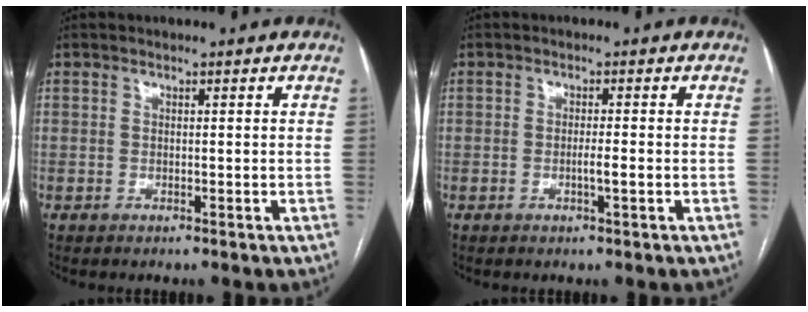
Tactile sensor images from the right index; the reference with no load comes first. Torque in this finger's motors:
{"motor_torque": [0.55, -0.16, 0.11, 0.05]}